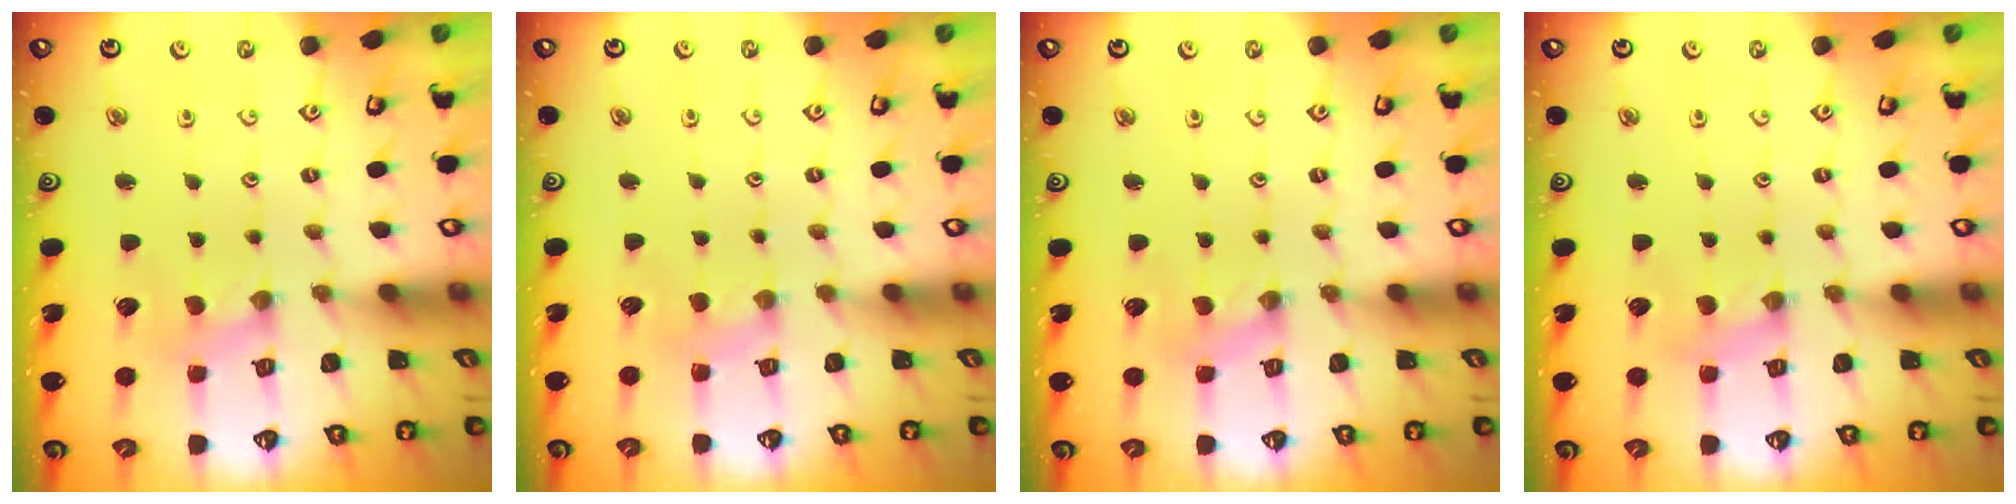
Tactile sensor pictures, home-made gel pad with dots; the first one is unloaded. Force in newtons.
{"total": 2.9, "press": 2.9, "slide": 0.4}
{"total": 0.0}
{"total": 1.3, "press": 1.3, "slide": 0.3}